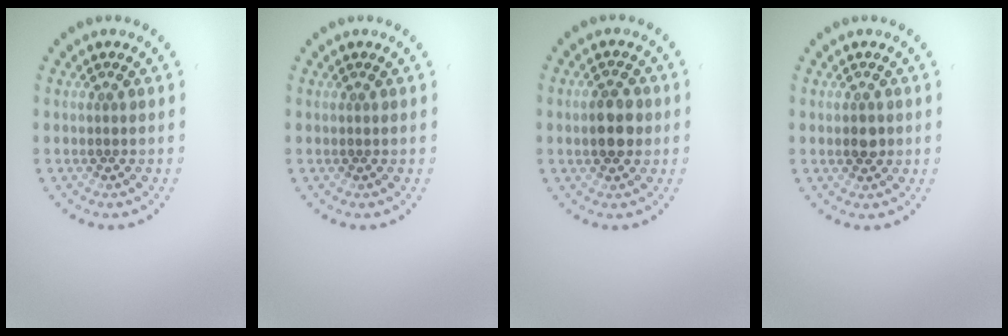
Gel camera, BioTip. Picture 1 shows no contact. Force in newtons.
{"total": 0.0}
{"total": 3.4, "press": 3.4, "slide": 0.1}
{"total": 1.4, "press": 1.4, "slide": 0.1}